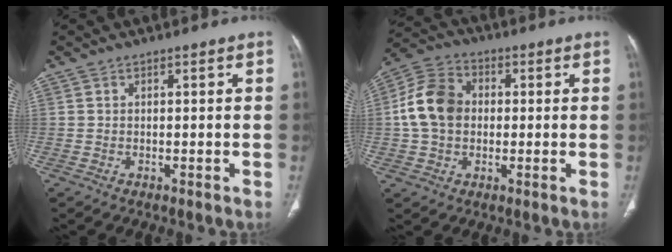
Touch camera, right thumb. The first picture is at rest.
{"total": 11.1, "force": [0.5, 8.5, 7.2], "torque": [-0.128, 0.024, 0.001]}